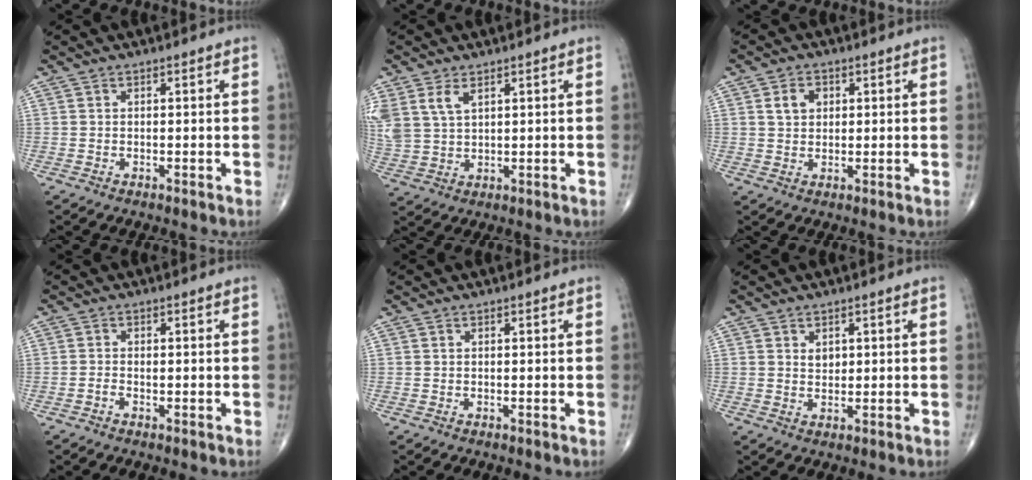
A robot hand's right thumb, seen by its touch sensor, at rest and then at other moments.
{"total": 7.1, "force": [3.5, 4.0, 4.6], "torque": [-0.106, -0.004, 0.082]}
{"total": 4.0, "force": [1.2, 3.1, 2.2], "torque": [-0.025, 0.000, 0.021]}
{"total": 1.0, "force": [-0.5, 0.5, 0.7], "torque": [-0.017, 0.009, -0.008]}
{"total": 0.0}
{"total": 2.0, "force": [0.8, 1.5, 1.2], "torque": [-0.012, -0.006, 0.015]}